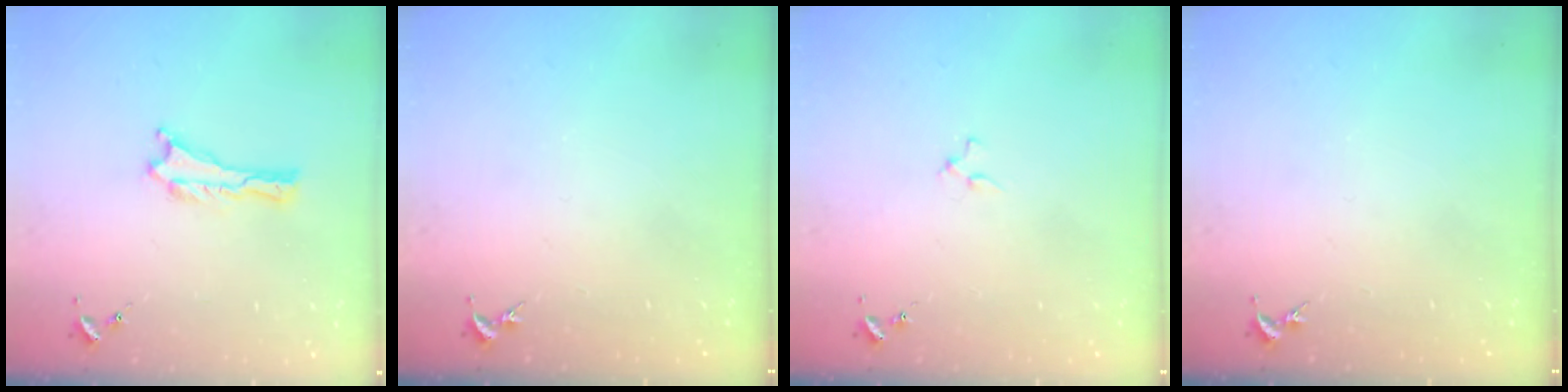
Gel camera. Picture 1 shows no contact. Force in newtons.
{"total": 0.0}
{"total": 0.9, "press": 0.9, "slide": 0.2}
{"total": 0.0}